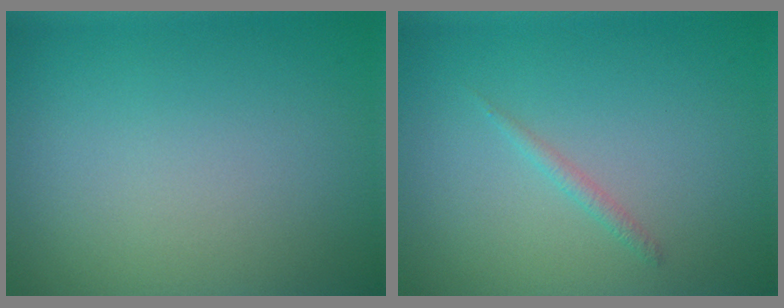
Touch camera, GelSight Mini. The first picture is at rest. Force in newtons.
{"total": 0.9, "press": 0.9, "slide": 0.0}